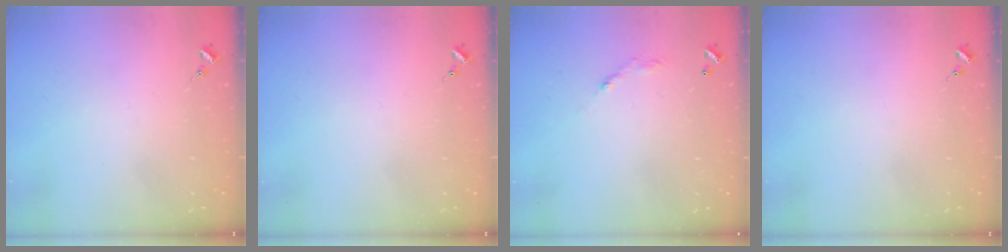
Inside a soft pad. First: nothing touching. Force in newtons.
{"total": 0.0}
{"total": 5.7, "press": 5.7, "slide": 0.4}
{"total": 0.0}